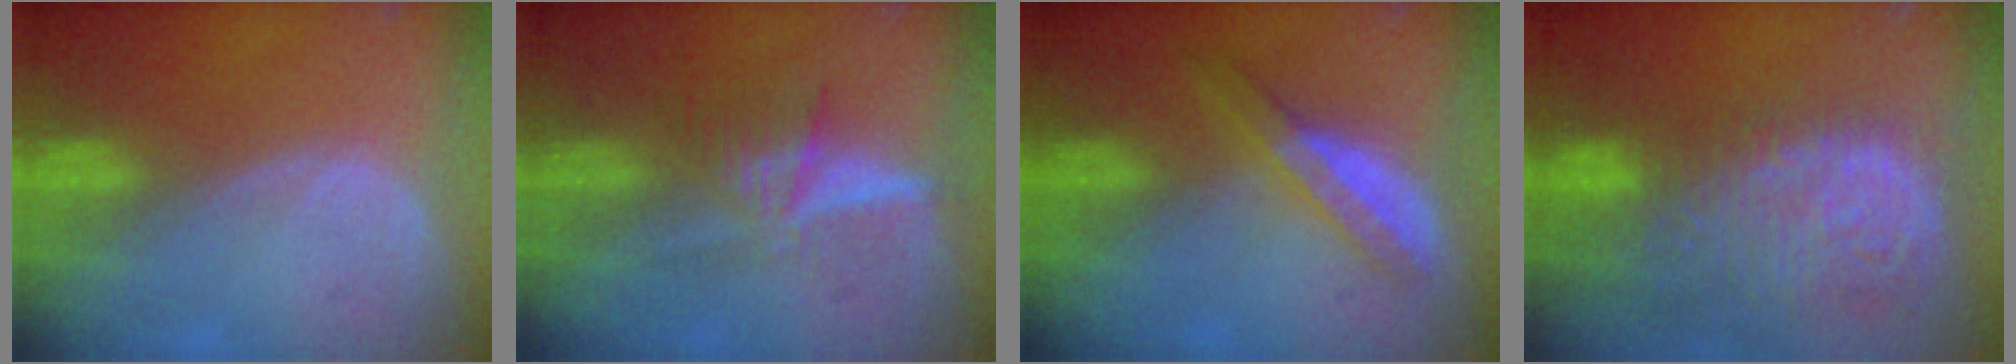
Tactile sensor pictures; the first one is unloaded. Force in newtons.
{"total": 5.2, "press": 5.1, "slide": 1.0}
{"total": 5.7, "press": 5.0, "slide": 2.7}
{"total": 14.9, "press": 12.4, "slide": 8.4}